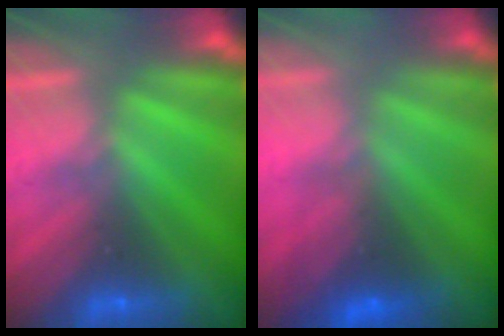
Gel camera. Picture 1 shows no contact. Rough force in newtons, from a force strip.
{"total": 2.9}